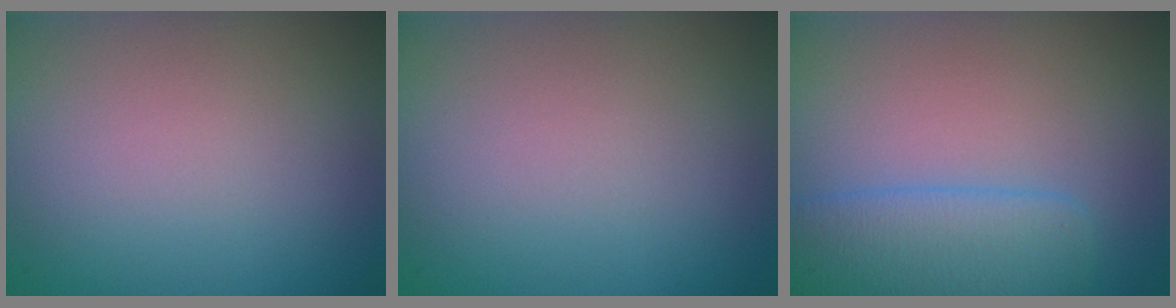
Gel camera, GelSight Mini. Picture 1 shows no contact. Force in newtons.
{"total": 0.0}
{"total": 4.9, "press": 4.9, "slide": 0.1}